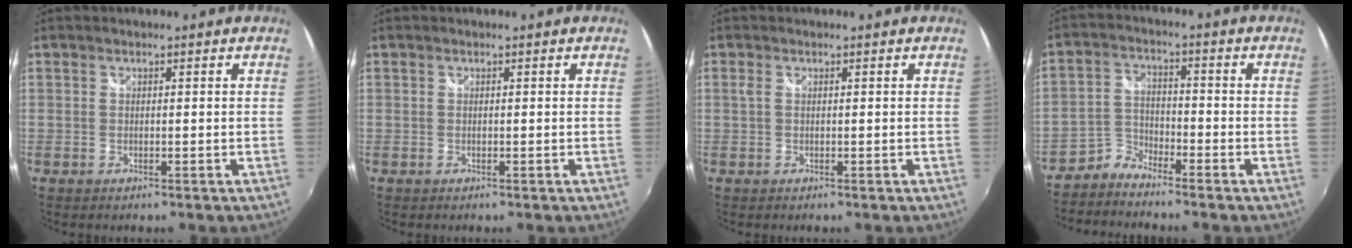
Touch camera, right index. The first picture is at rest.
{"total": 0.0}
{"total": 0.8, "force": [0.2, 0.2, 0.7], "torque": [-0.018, 0.001, 0.001]}
{"total": 4.1, "force": [-3.9, 1.4, 0.2], "torque": [-0.004, 0.011, -0.085]}